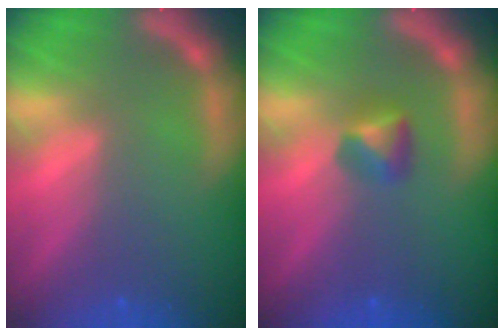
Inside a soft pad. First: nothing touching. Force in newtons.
{"total": 1.9}